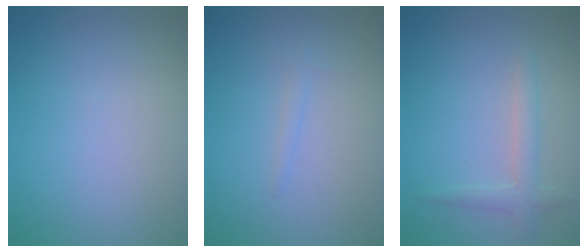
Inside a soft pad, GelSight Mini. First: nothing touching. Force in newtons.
{"total": 0.7, "press": 0.7, "slide": 0.1}
{"total": 2.0, "press": 2.0, "slide": 0.0}